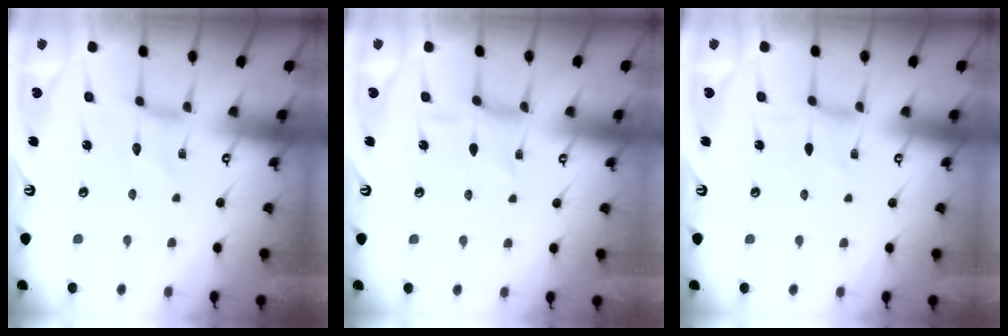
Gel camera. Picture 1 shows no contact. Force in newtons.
{"total": 1.5, "press": 1.4, "slide": 0.1}
{"total": 0.0}